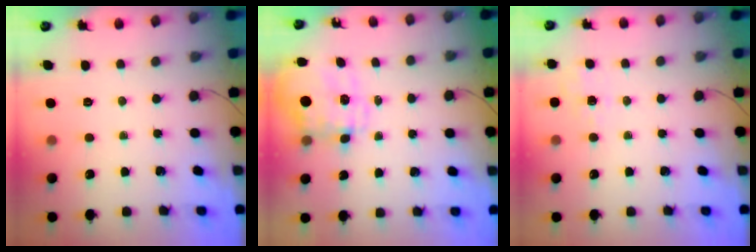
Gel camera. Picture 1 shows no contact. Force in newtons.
{"total": 9.1, "press": 9.1, "slide": 1.2}
{"total": 1.9, "press": 1.1, "slide": 1.6}